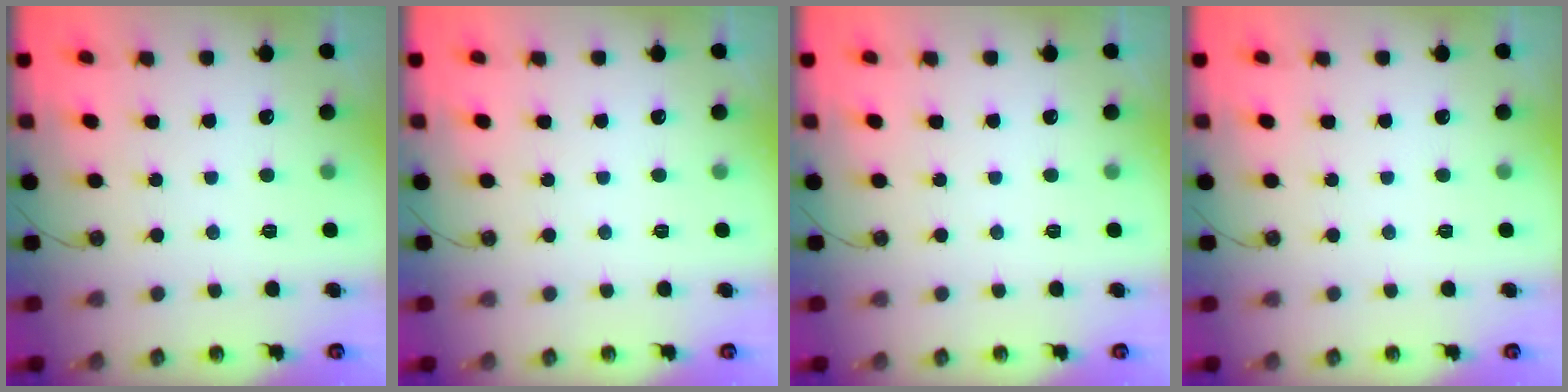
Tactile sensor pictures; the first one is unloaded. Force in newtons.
{"total": 0.0}
{"total": 0.0}
{"total": 0.0}